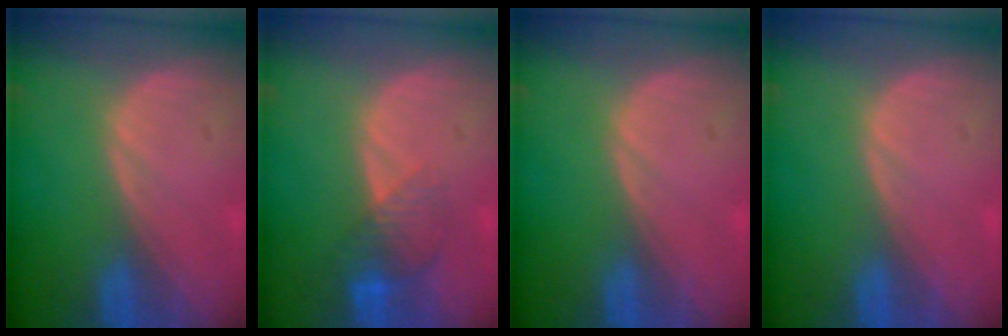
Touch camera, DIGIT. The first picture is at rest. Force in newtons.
{"total": 4.2, "press": 3.7, "slide": 1.9}
{"total": 0.0}
{"total": 0.0}